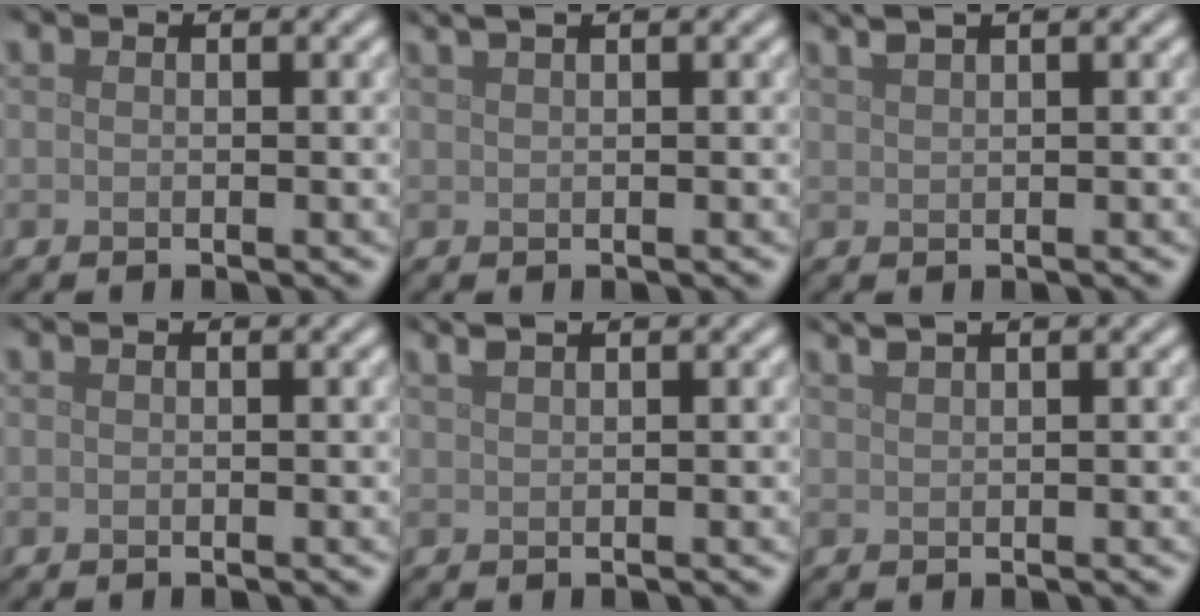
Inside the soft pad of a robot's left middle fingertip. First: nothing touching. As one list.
[{"total": 2.9, "force": [1.9, 1.2, 1.9], "torque": [-0.015, 0.013, 0.011]}, {"total": 3.1, "force": [2.2, 1.1, 2.0], "torque": [-0.019, 0.016, 0.017]}, {"total": 0.0}, {"total": 2.1, "force": [1.5, 0.8, 1.3], "torque": [-0.013, 0.009, 0.012]}, {"total": 2.6, "force": [1.9, 0.8, 1.6], "torque": [-0.014, 0.012, 0.018]}]